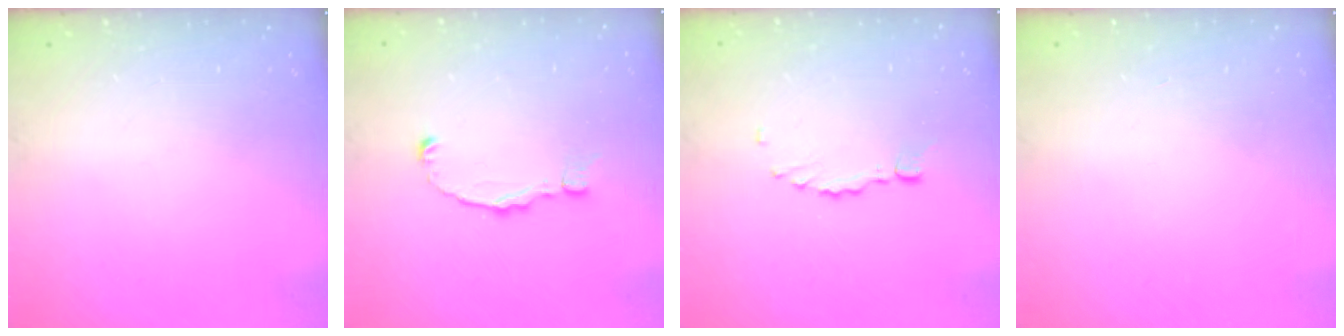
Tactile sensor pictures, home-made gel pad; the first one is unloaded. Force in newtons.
{"total": 2.6, "press": 2.6, "slide": 0.2}
{"total": 1.1, "press": 1.1, "slide": 0.3}
{"total": 1.4, "press": 1.4, "slide": 0.0}